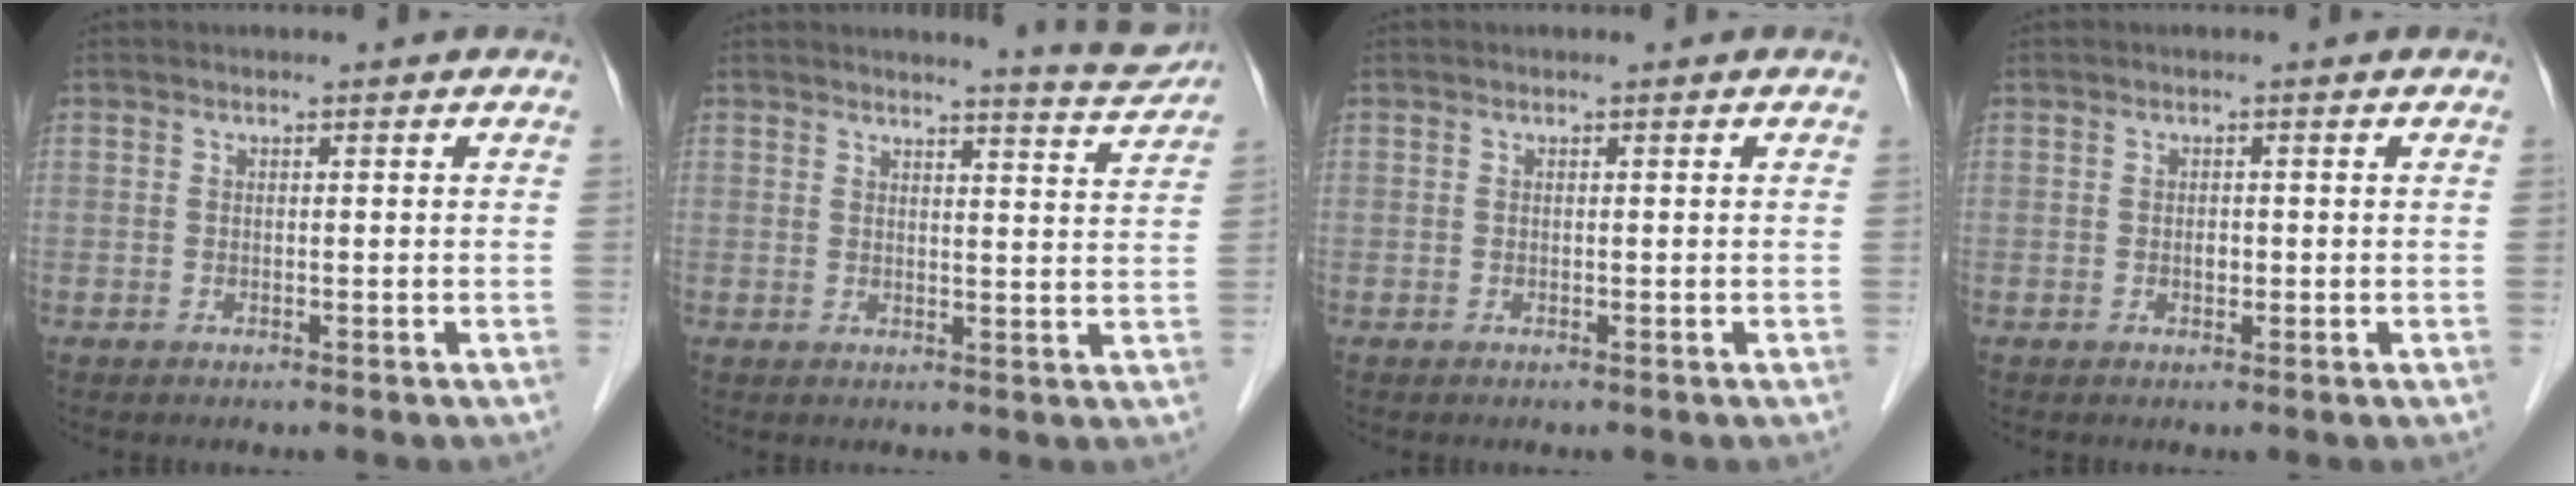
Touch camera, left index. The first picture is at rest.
{"total": 5.2, "force": [5.1, -0.8, 0.3], "torque": [-0.020, -0.031, 0.056]}
{"total": 0.0}
{"total": 0.9, "force": [-0.1, 0.6, 0.7], "torque": [-0.012, 0.001, -0.002]}